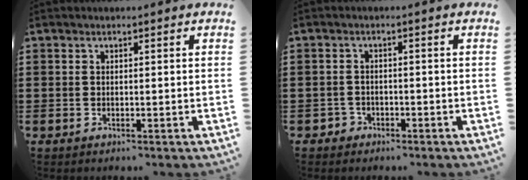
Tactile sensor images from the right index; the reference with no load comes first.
{"total": 1.5, "force": [-1.1, 0.9, 0.1], "torque": [-0.007, 0.001, -0.026]}